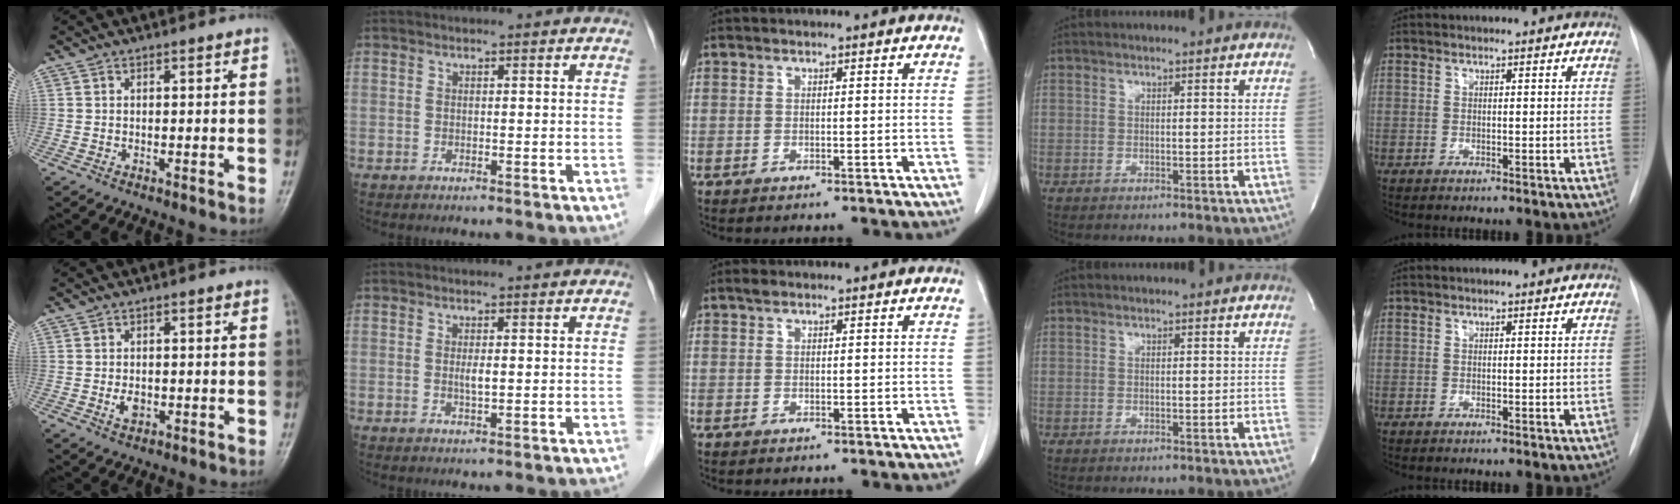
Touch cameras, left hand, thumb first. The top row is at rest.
{"thumb": {"total": 2.5, "force": [-0.5, 1.7, 1.8], "torque": [-0.028, -0.002, -0.007]}, "index": {"total": 1.4, "force": [0.1, 0.2, 1.4], "torque": [-0.030, -0.002, 0.004]}, "middle": {"total": 0.7, "force": [0.5, 0.3, 0.3], "torque": [-0.010, 0.009, 0.010]}}